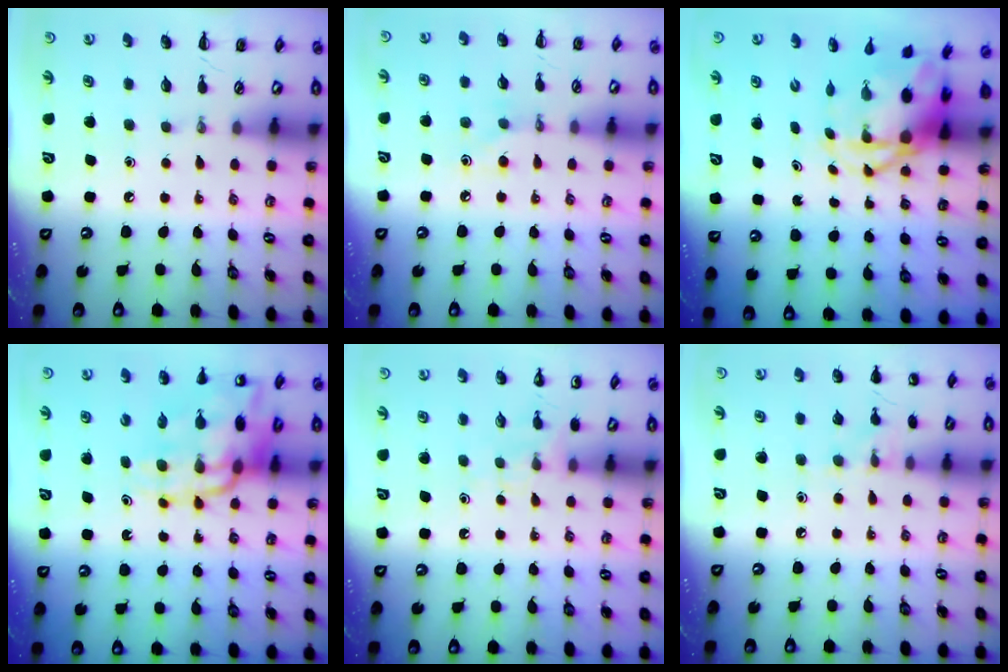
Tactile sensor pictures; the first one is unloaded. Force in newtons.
{"total": 5.1, "press": 4.8, "slide": 1.6}
{"total": 5.1, "press": 4.9, "slide": 1.4}
{"total": 16.0, "press": 15.5, "slide": 3.9}
{"total": 5.1, "press": 4.8, "slide": 1.7}
{"total": 8.7, "press": 8.5, "slide": 1.9}